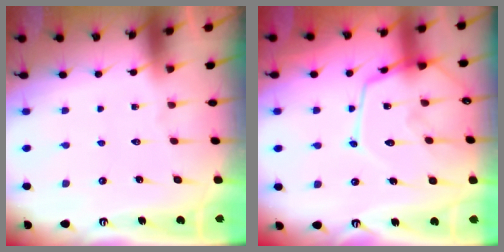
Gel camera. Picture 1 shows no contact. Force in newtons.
{"total": 15.2, "press": 15.2, "slide": 0.9}